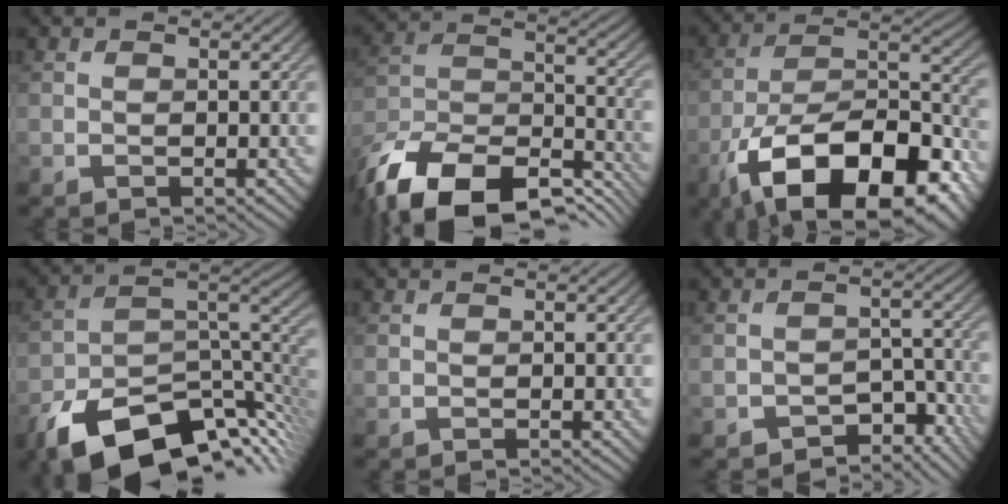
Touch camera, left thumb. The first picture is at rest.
{"total": 16.7, "force": [-12.4, 7.5, 8.2], "torque": [-0.207, -0.027, -0.199]}
{"total": 19.4, "force": [-11.1, 8.9, 13.2], "torque": [-0.228, -0.029, -0.182]}
{"total": 15.2, "force": [-9.3, 7.3, 9.6], "torque": [-0.188, -0.034, -0.140]}
{"total": 0.0}
{"total": 5.5, "force": [-4.0, 2.9, 2.4], "torque": [-0.028, -0.005, -0.065]}